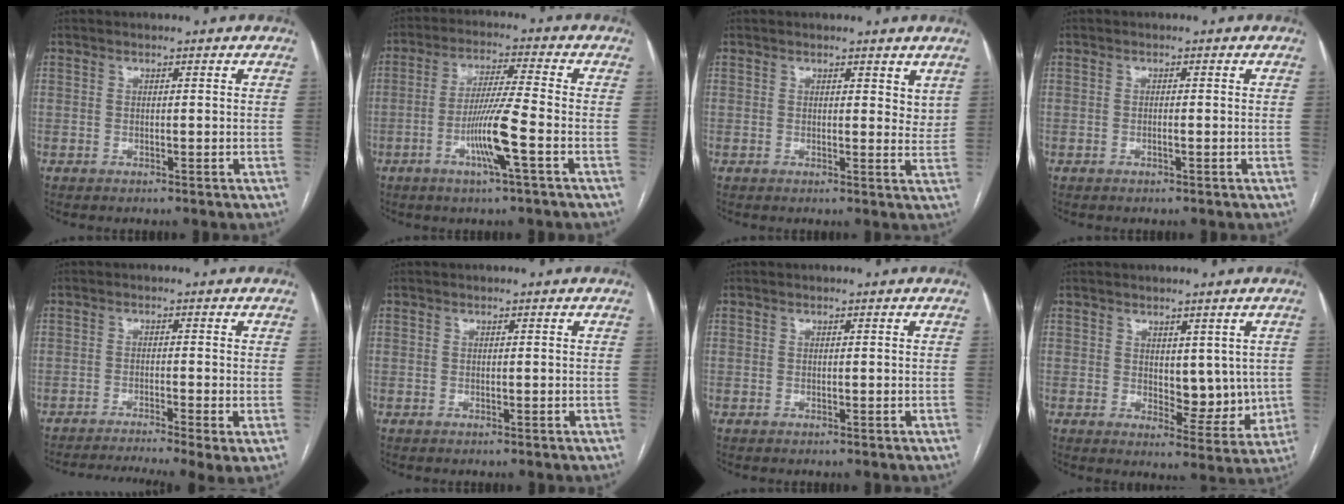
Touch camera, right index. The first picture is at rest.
{"total": 8.8, "force": [-3.3, -0.7, 8.1], "torque": [-0.157, -0.006, -0.063]}
{"total": 3.1, "force": [2.1, 1.5, 1.8], "torque": [-0.012, -0.011, 0.025]}
{"total": 0.6, "force": [-0.3, 0.0, 0.5], "torque": [-0.011, 0.001, -0.004]}
{"total": 10.7, "force": [-7.8, 0.5, 7.4], "torque": [-0.111, -0.007, -0.121]}
{"total": 0.0}
{"total": 0.0}
{"total": 6.6, "force": [0.7, 3.7, 5.5], "torque": [-0.056, -0.010, 0.021]}